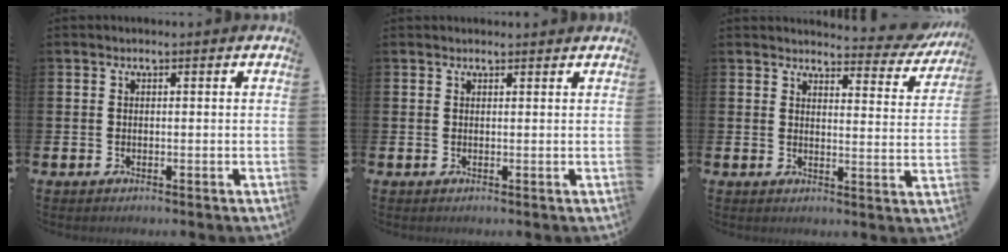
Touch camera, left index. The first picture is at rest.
{"total": 0.8, "force": [0.8, 0.2, 0.1], "torque": [0.005, 0.001, 0.012]}
{"total": 3.8, "force": [3.7, 0.6, 0.5], "torque": [-0.003, -0.035, 0.057]}